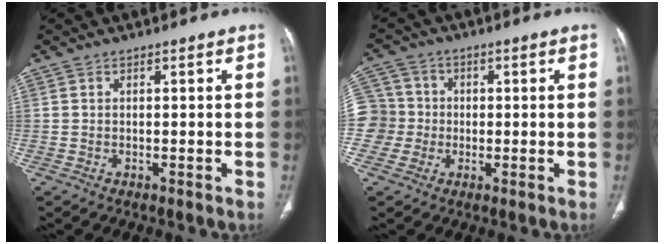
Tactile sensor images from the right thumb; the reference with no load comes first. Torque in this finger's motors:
{"motor_torque": [-1.19, 3.21, 2.42, 0.36, 0.98]}